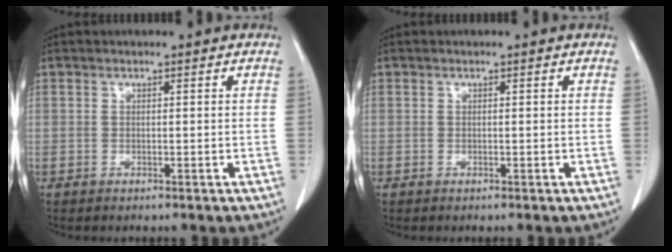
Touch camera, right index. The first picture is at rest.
{"total": 0.0}